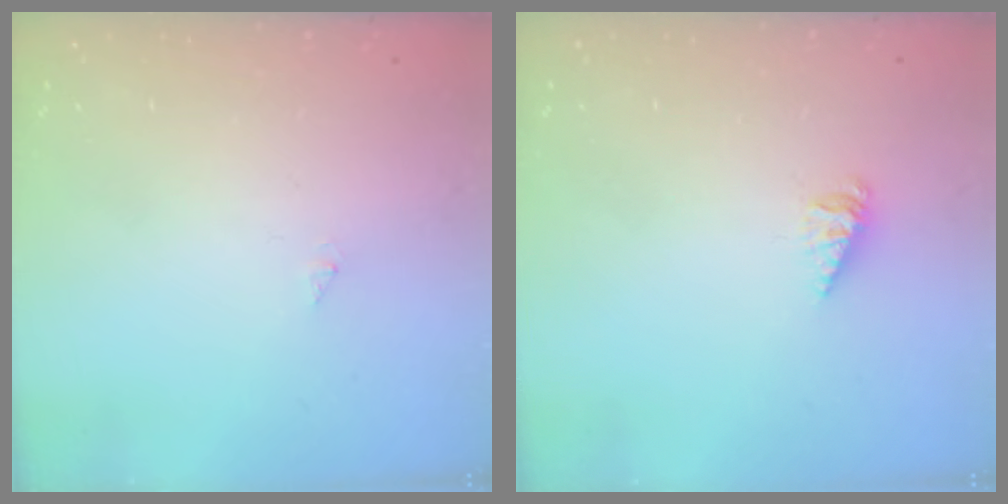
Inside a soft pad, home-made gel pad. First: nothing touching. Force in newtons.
{"total": 2.8, "press": 2.8, "slide": 0.4}